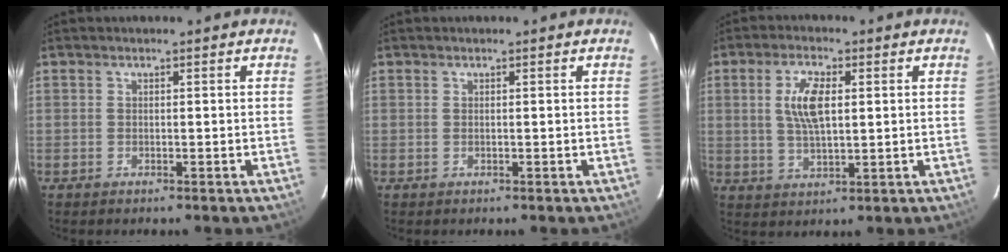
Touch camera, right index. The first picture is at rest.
{"total": 0.0}
{"total": 7.2, "force": [1.5, 2.8, 6.5], "torque": [-0.125, 0.005, 0.030]}